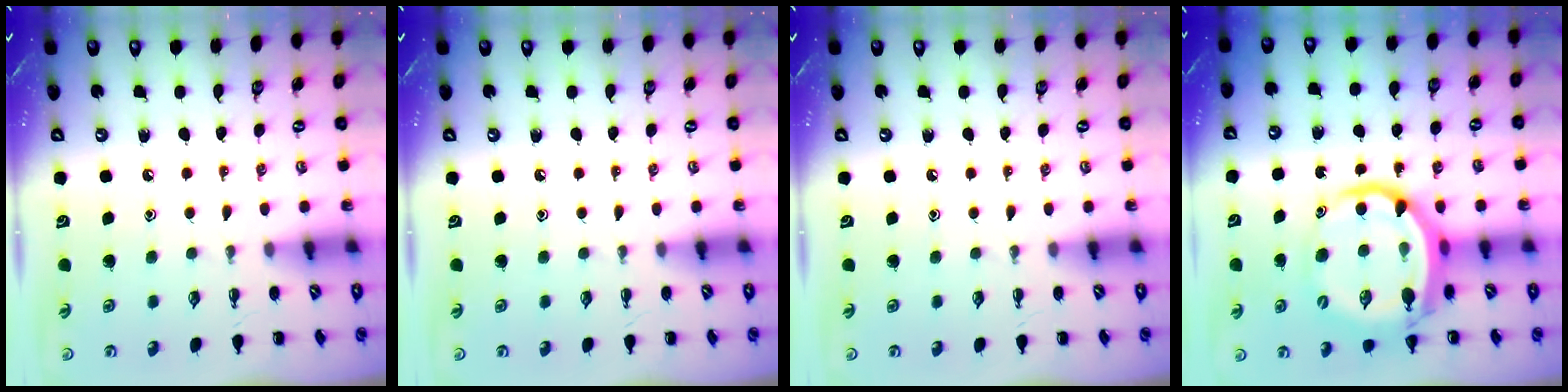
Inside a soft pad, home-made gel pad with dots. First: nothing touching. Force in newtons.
{"total": 0.0}
{"total": 0.0}
{"total": 11.9, "press": 11.4, "slide": 3.4}